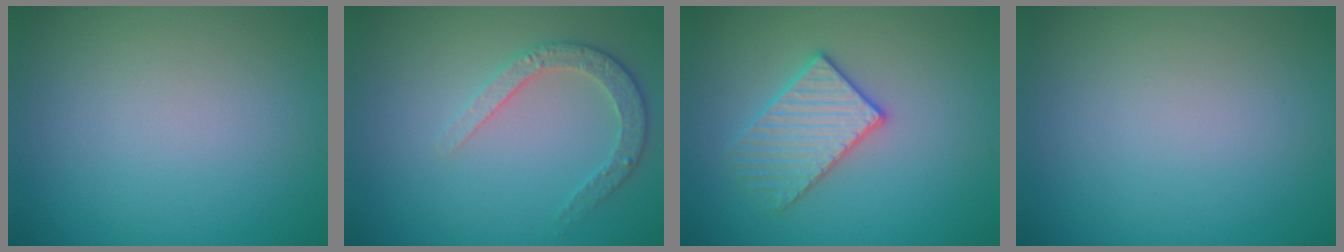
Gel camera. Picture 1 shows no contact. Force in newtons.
{"total": 2.6, "press": 2.5, "slide": 0.8}
{"total": 3.2, "press": 3.1, "slide": 0.6}
{"total": 0.0}